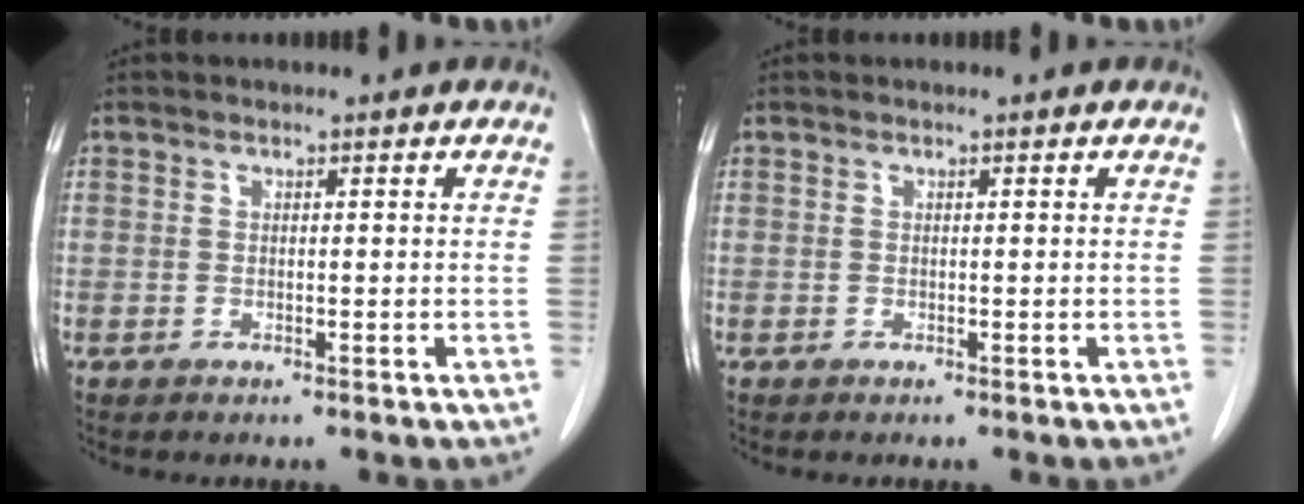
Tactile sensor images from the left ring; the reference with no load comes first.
{"total": 0.0}